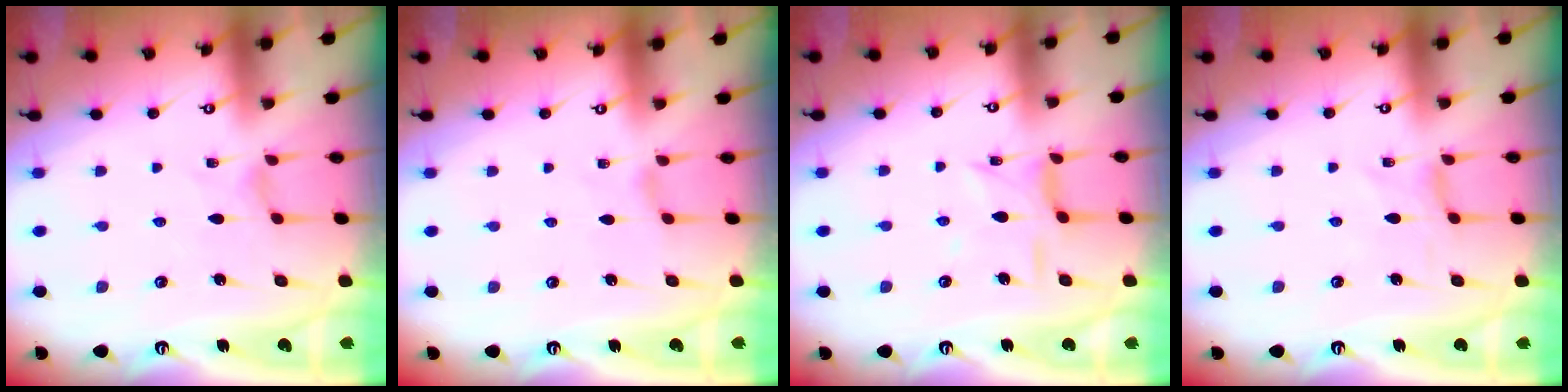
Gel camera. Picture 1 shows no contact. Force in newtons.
{"total": 0.0}
{"total": 6.1, "press": 6.1, "slide": 0.4}
{"total": 0.0}